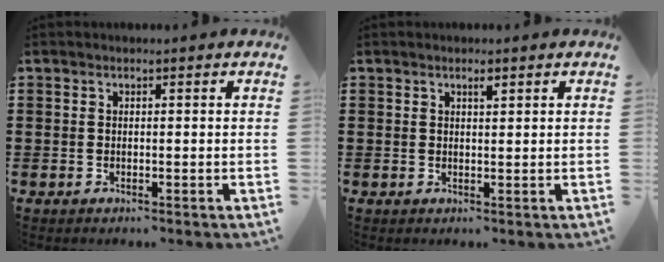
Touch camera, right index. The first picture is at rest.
{"total": 1.0, "force": [0.7, 0.2, 0.7], "torque": [-0.015, 0.000, 0.012]}